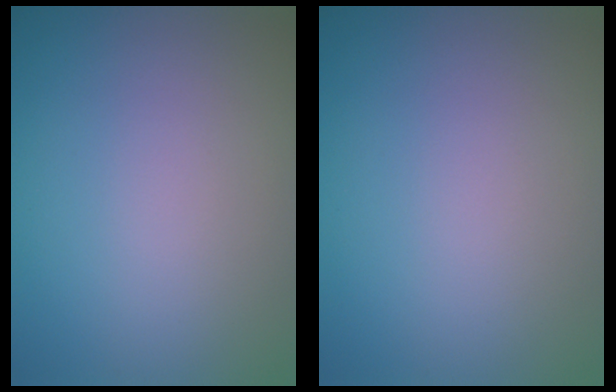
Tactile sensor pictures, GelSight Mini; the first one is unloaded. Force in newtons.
{"total": 0.0}